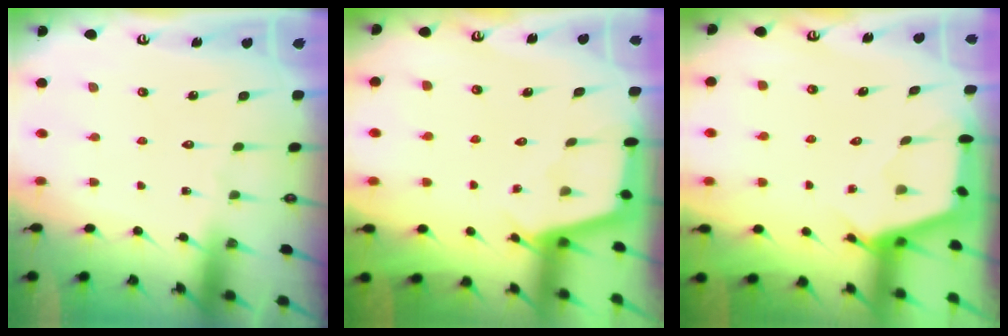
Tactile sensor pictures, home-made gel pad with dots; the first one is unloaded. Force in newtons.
{"total": 2.4, "press": 2.4, "slide": 0.1}
{"total": 2.7, "press": 2.7, "slide": 0.3}